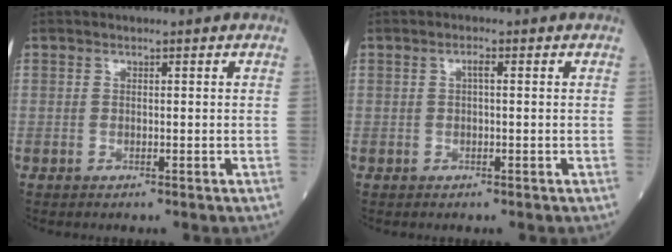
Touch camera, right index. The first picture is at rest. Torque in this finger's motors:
{"motor_torque": [0.04, -0.02, 0.00, 0.03]}